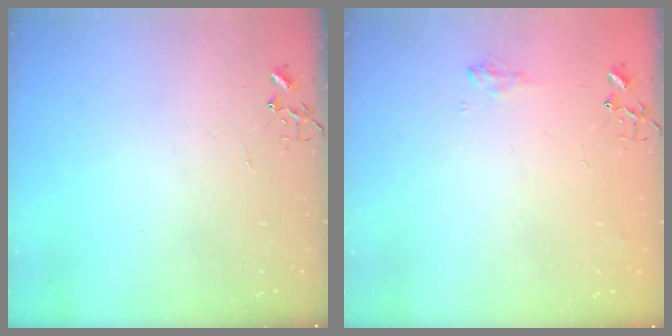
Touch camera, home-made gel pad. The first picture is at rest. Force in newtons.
{"total": 7.7, "press": 7.7, "slide": 0.9}